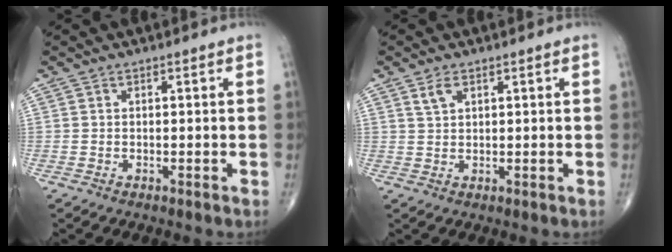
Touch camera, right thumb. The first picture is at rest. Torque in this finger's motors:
{"motor_torque": [-0.36, 0.30, 0.20, 0.08, 0.02]}